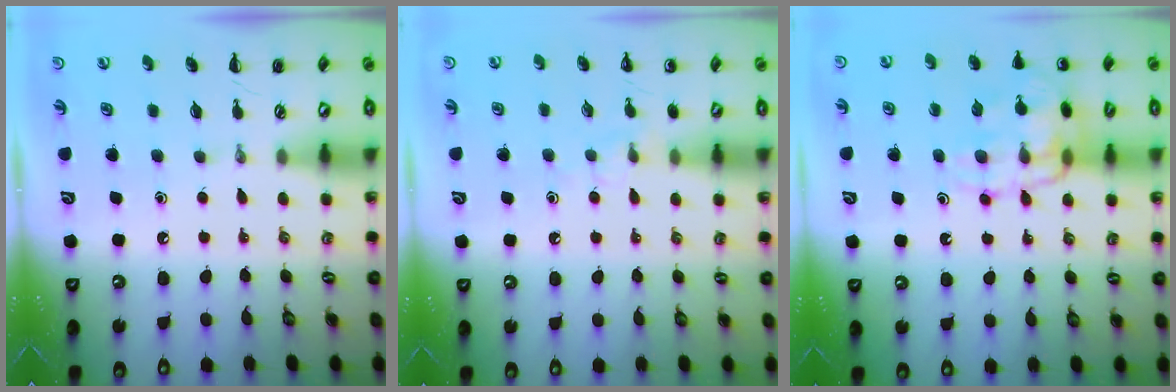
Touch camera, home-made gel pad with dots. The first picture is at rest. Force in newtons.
{"total": 6.1, "press": 5.6, "slide": 2.4}
{"total": 14.9, "press": 14.7, "slide": 2.5}